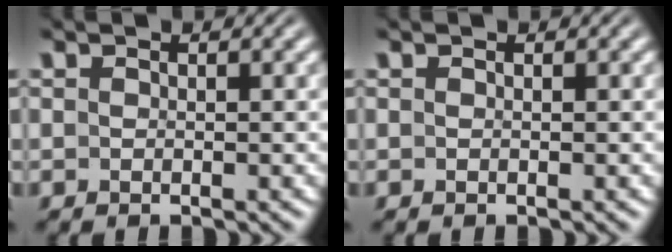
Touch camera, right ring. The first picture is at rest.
{"total": 0.0}